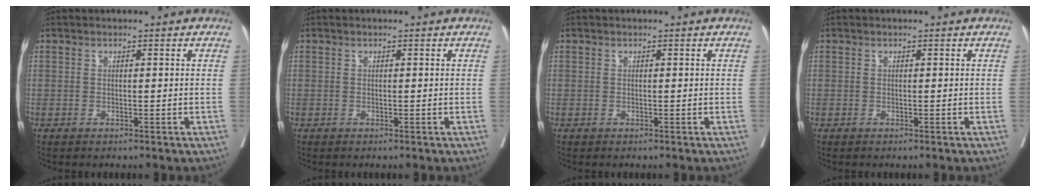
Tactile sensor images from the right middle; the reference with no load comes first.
{"total": 0.0}
{"total": 0.0}
{"total": 0.0}